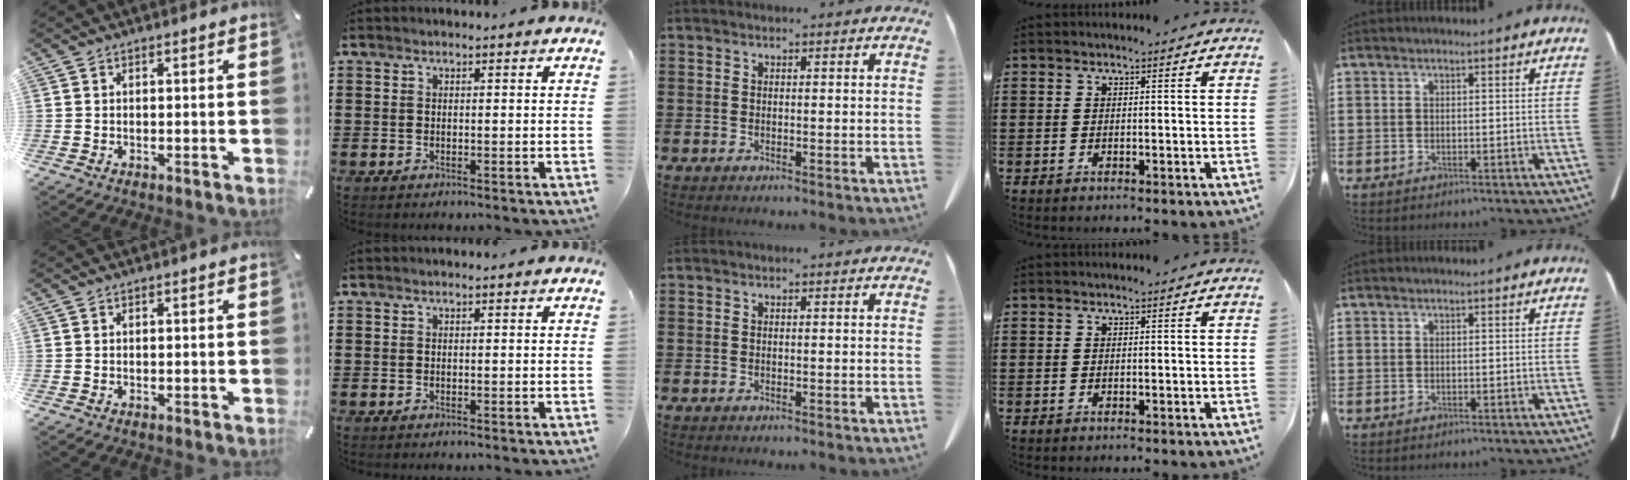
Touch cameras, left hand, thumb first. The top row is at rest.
{}